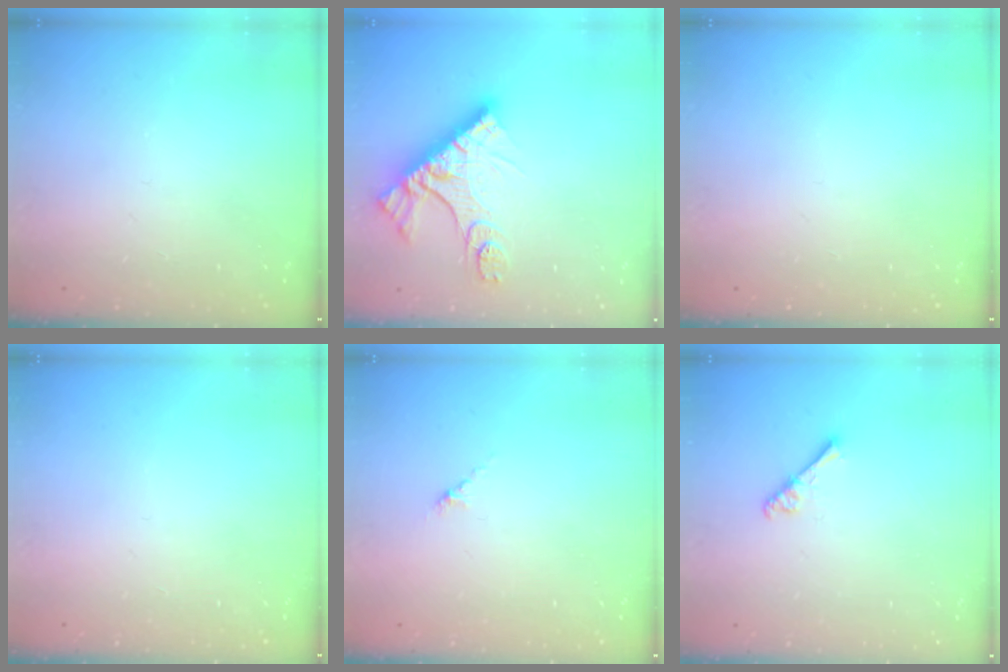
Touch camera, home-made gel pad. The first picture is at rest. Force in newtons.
{"total": 14.3, "press": 14.3, "slide": 1.2}
{"total": 0.0}
{"total": 0.0}
{"total": 2.7, "press": 2.7, "slide": 0.7}
{"total": 4.0, "press": 4.0, "slide": 0.5}